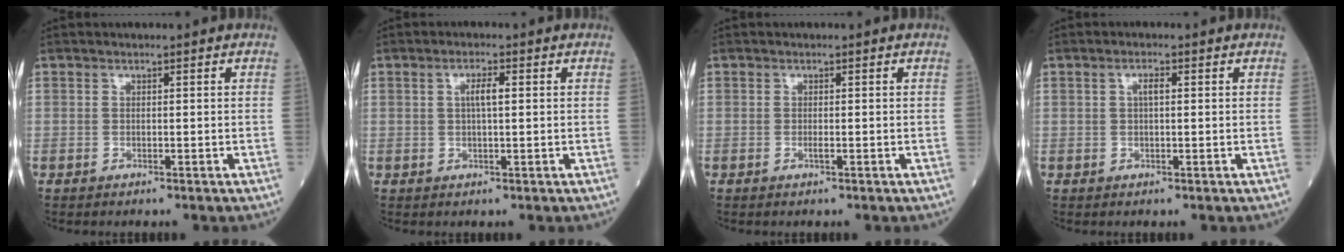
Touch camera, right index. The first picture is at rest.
{"total": 2.5, "force": [0.5, 0.4, 2.5], "torque": [-0.047, 0.002, 0.008]}
{"total": 0.5, "force": [-0.2, 0.0, 0.5], "torque": [-0.008, 0.000, -0.003]}
{"total": 1.7, "force": [0.4, 0.4, 1.6], "torque": [-0.031, 0.003, 0.006]}